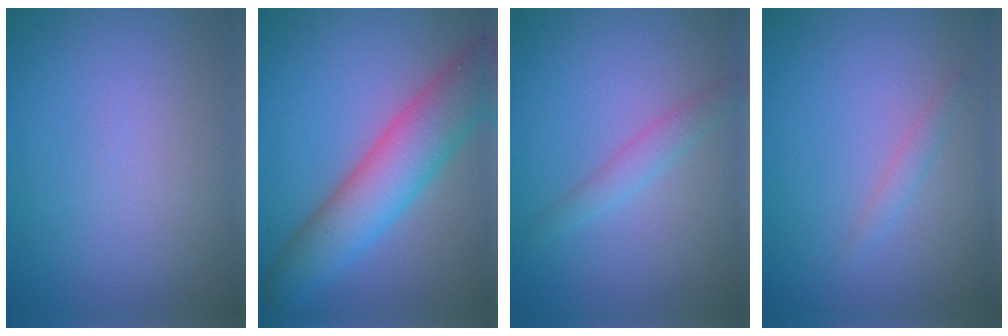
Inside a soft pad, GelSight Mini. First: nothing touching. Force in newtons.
{"total": 8.0, "press": 8.0, "slide": 0.5}
{"total": 1.9, "press": 1.9, "slide": 0.0}
{"total": 1.1, "press": 1.1, "slide": 0.2}